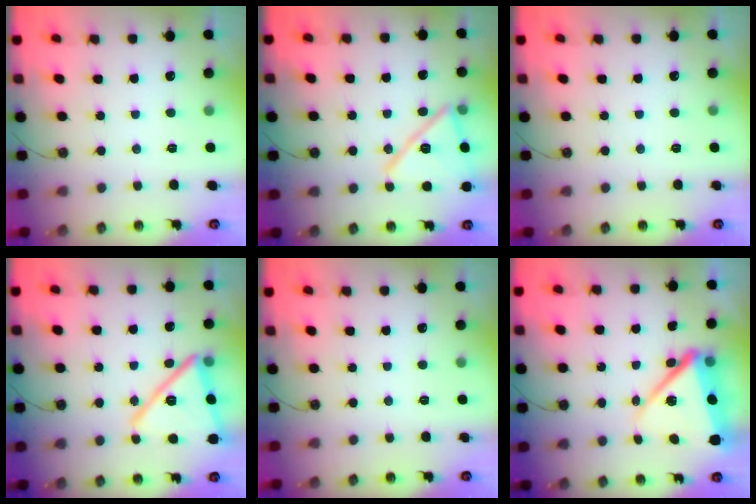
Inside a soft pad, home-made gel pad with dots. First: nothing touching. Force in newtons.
{"total": 16.9, "press": 16.9, "slide": 0.3}
{"total": 0.0}
{"total": 18.9, "press": 18.9, "slide": 1.2}
{"total": 0.0}
{"total": 14.2, "press": 14.1, "slide": 1.3}